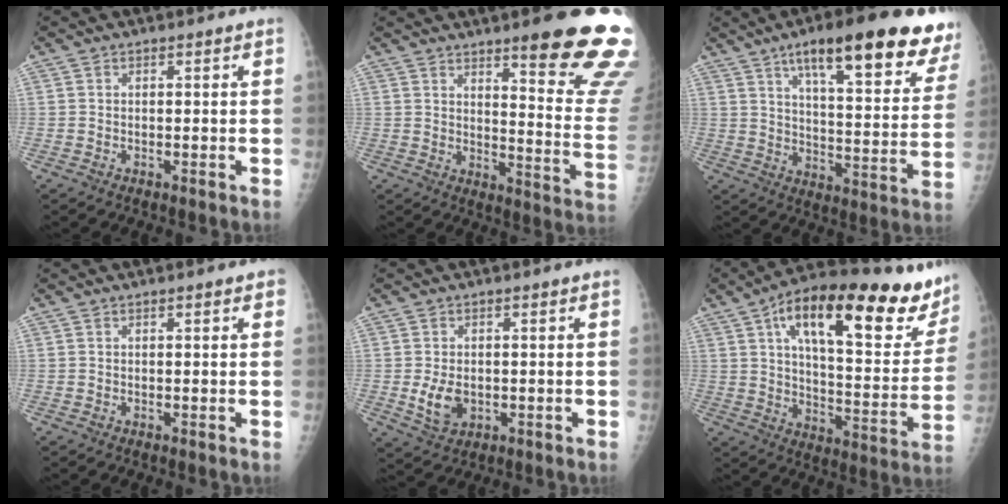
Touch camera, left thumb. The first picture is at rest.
{"total": 19.9, "force": [13.1, 2.9, 14.7], "torque": [-0.156, -0.083, 0.171]}
{"total": 24.7, "force": [15.6, 5.8, 18.3], "torque": [-0.224, -0.046, 0.217]}
{"total": 1.5, "force": [0.8, 0.4, 1.2], "torque": [-0.016, 0.000, 0.008]}
{"total": 5.2, "force": [-0.6, 3.6, 3.6], "torque": [-0.056, -0.008, 0.001]}
{"total": 29.6, "force": [17.3, 9.9, 21.9], "torque": [-0.292, -0.032, 0.251]}